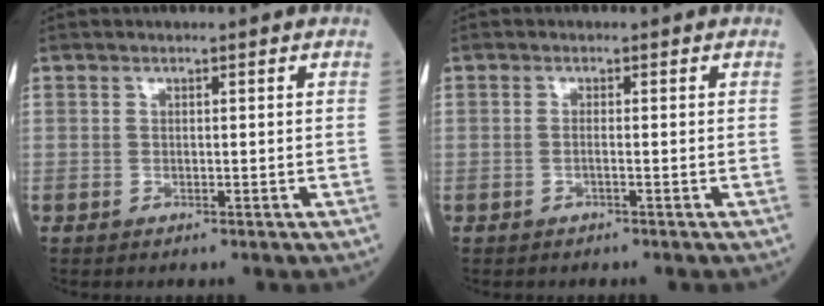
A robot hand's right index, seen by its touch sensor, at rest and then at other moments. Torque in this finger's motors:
{"motor_torque": [-0.27, 0.02, -0.04, -0.01]}